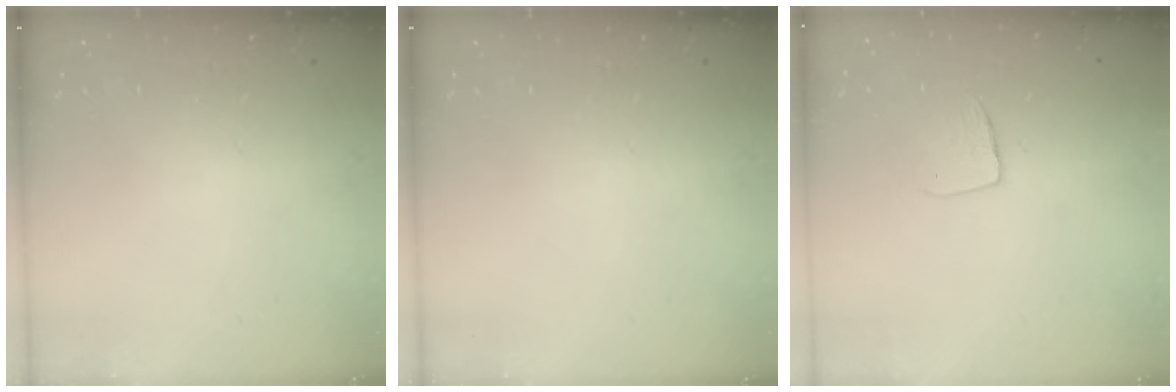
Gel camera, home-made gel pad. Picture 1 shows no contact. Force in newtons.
{"total": 0.0}
{"total": 7.0, "press": 6.9, "slide": 0.5}